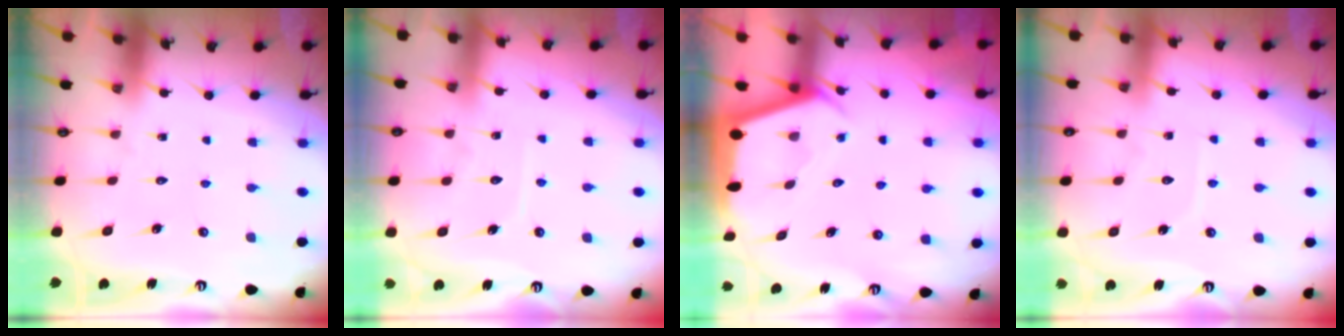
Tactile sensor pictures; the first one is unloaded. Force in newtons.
{"total": 5.5, "press": 5.5, "slide": 0.4}
{"total": 2.3, "press": 2.3, "slide": 0.3}
{"total": 4.8, "press": 4.8, "slide": 0.2}